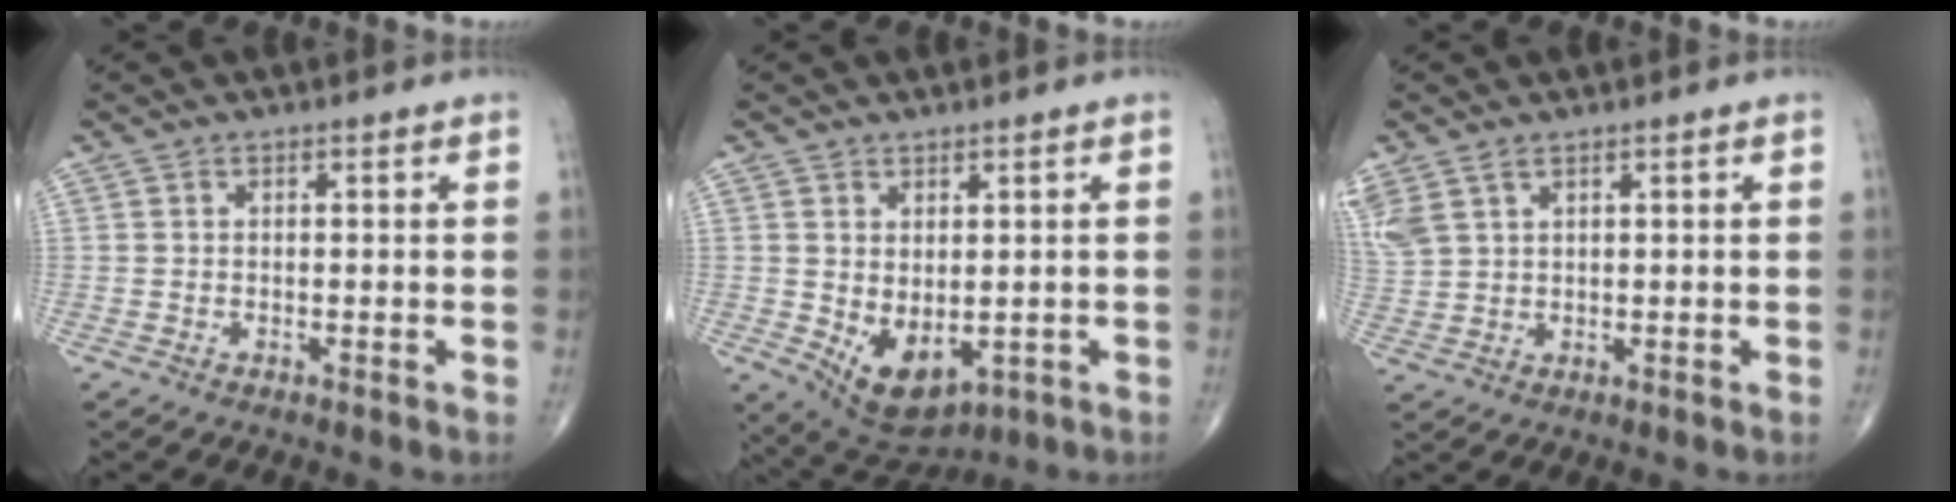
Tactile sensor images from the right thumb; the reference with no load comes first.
{"total": 8.5, "force": [-1.1, 5.0, 6.8], "torque": [-0.093, -0.007, 0.008]}
{"total": 7.0, "force": [3.8, 3.9, 4.4], "torque": [-0.122, 0.004, 0.088]}